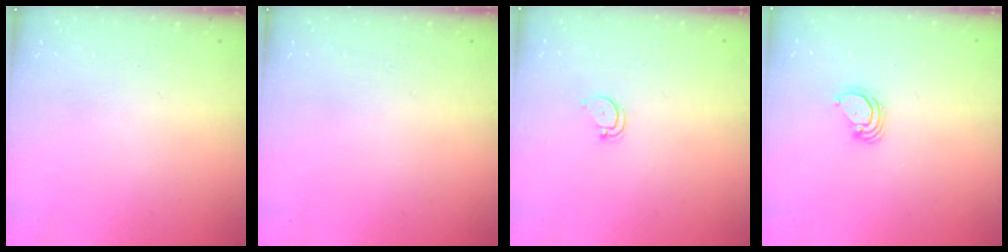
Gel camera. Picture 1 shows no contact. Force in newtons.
{"total": 0.0}
{"total": 2.3, "press": 2.3, "slide": 0.2}
{"total": 3.8, "press": 3.8, "slide": 0.3}